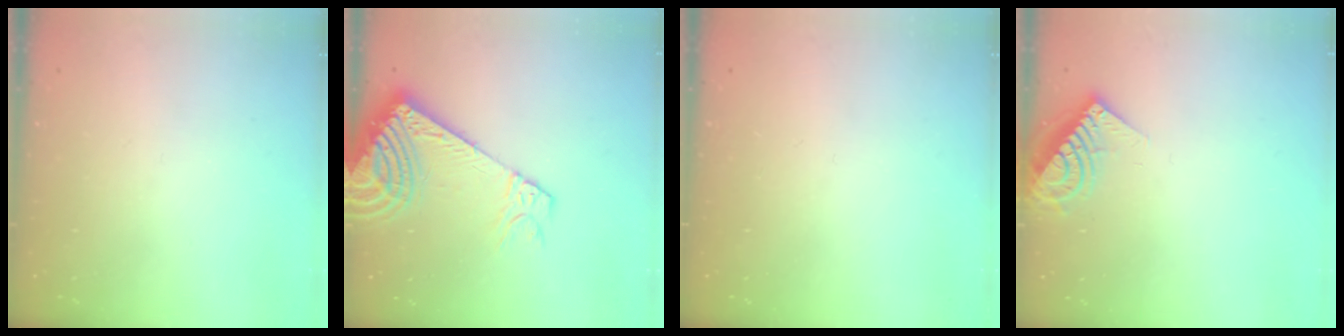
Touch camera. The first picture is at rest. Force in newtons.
{"total": 15.1, "press": 15.0, "slide": 1.8}
{"total": 0.0}
{"total": 8.0, "press": 8.0, "slide": 0.2}